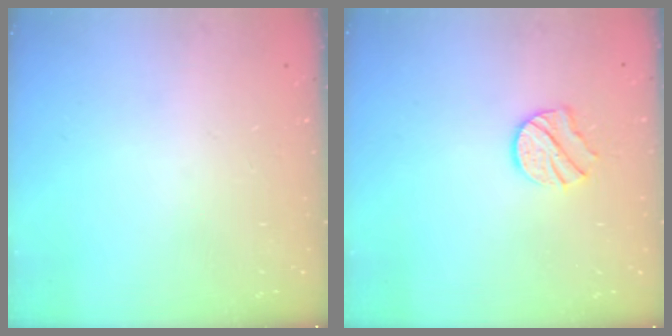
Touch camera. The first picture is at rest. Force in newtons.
{"total": 7.9, "press": 7.9, "slide": 0.3}